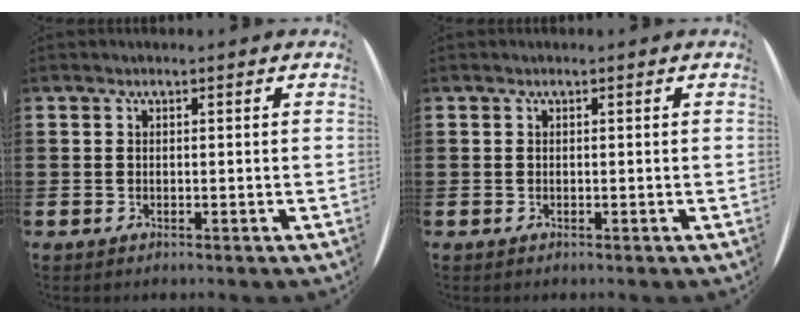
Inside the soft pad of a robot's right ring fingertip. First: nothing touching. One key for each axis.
{"total": 0.0}